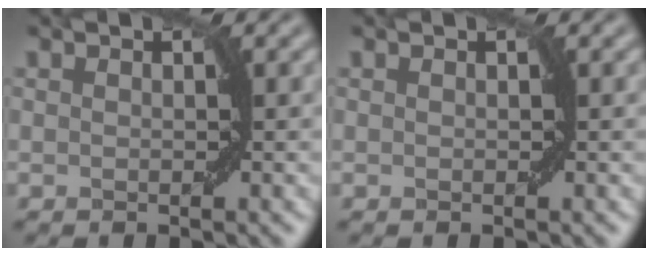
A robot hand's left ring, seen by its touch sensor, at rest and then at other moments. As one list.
[{"total": 0.0}]